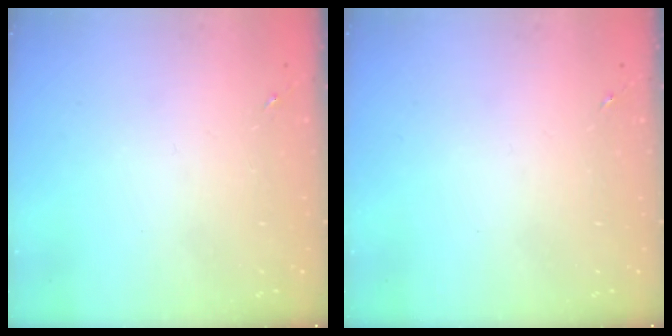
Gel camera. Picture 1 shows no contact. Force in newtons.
{"total": 0.0}